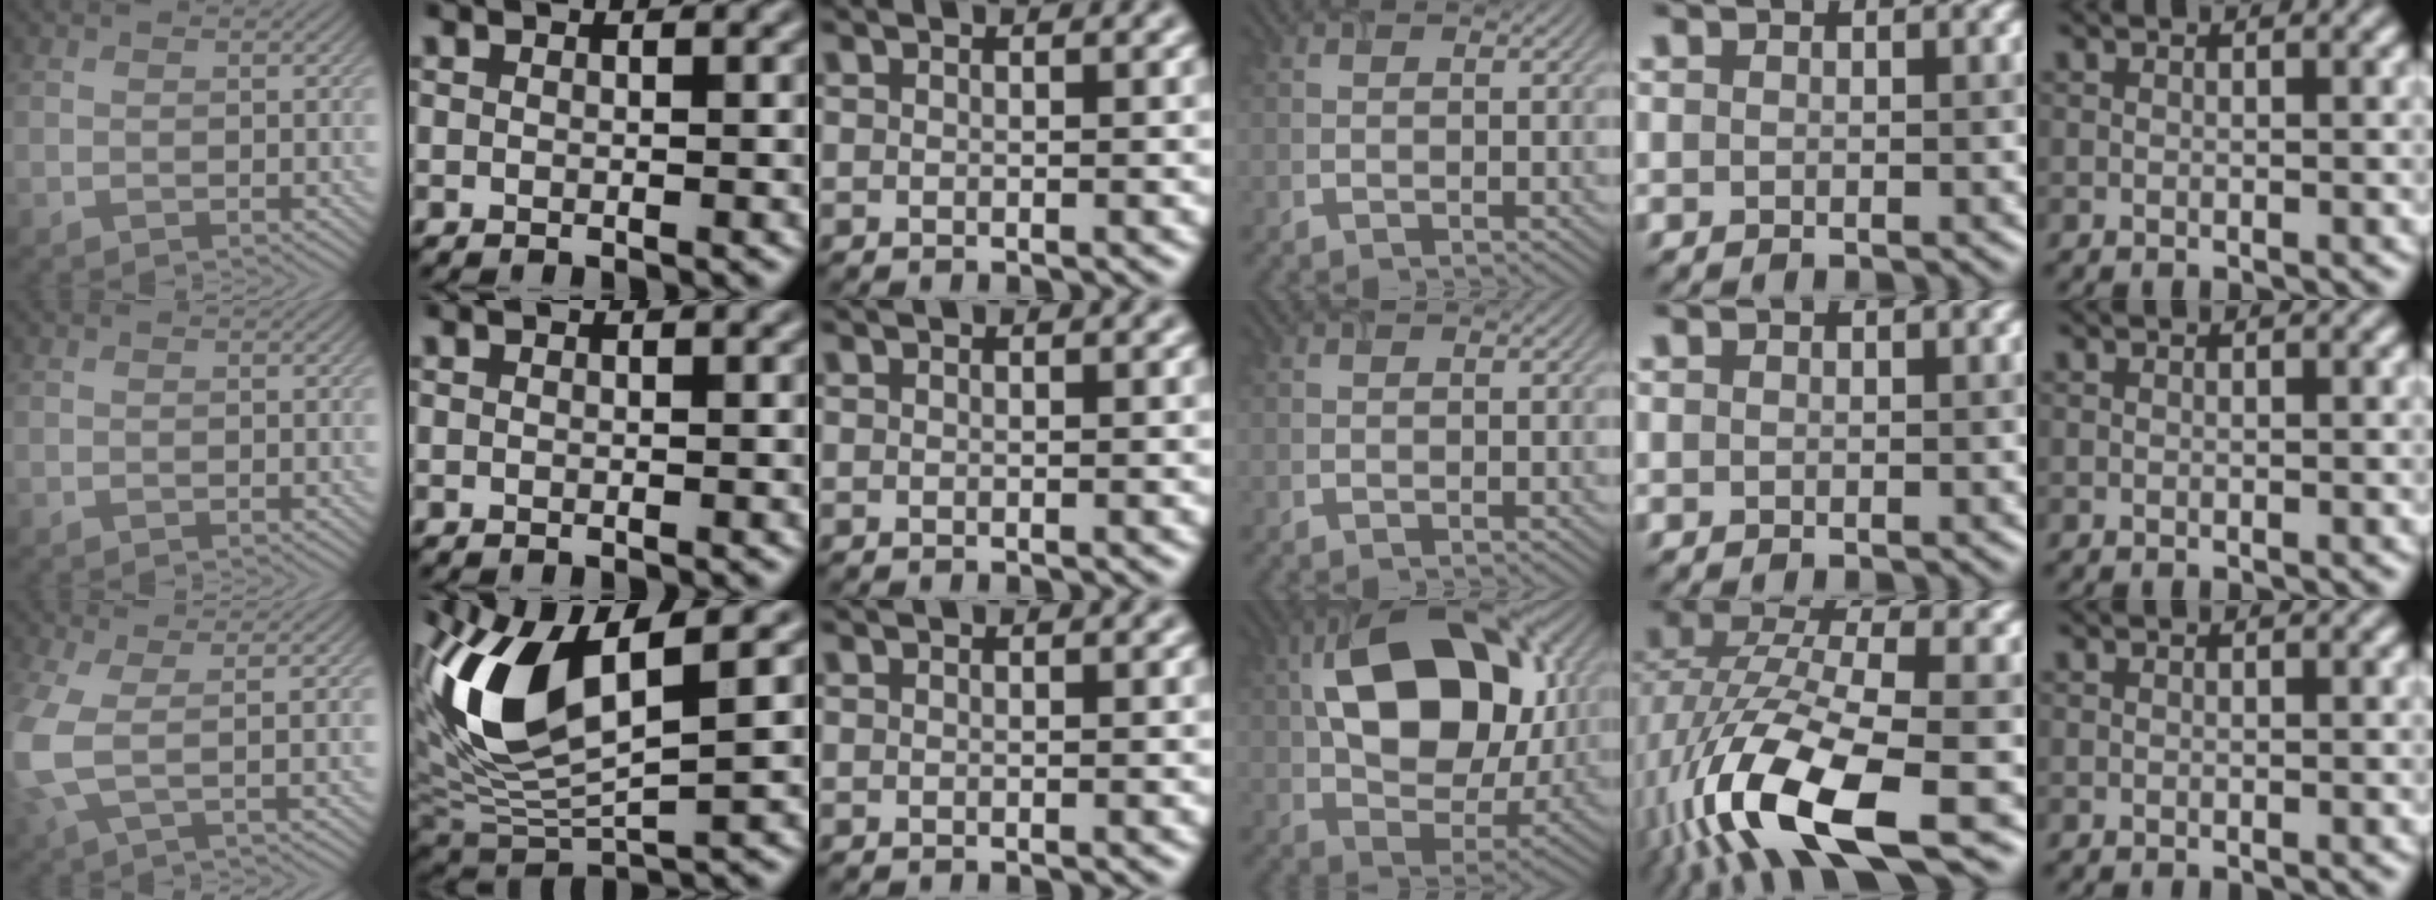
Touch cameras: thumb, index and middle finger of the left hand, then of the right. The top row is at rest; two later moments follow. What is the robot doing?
{"motion": "extract", "object": "airpods case & airpods"}